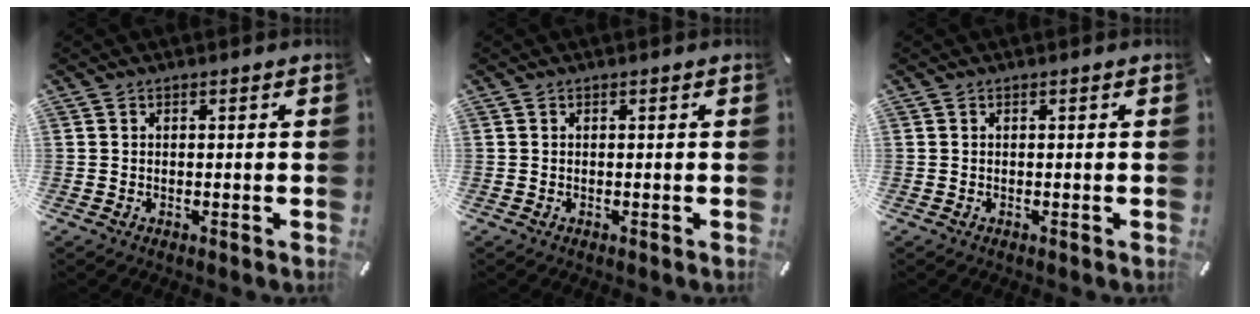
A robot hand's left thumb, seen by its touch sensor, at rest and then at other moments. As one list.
[{"total": 0.0}, {"total": 0.0}]